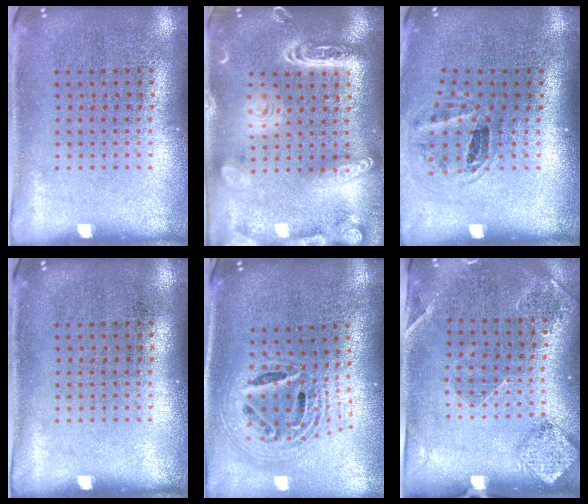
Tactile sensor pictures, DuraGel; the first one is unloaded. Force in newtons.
{"total": 3.8, "press": 3.8, "slide": 0.3}
{"total": 1.1, "press": 1.0, "slide": 0.5}
{"total": 0.0}
{"total": 2.3, "press": 1.8, "slide": 1.6}
{"total": 1.6, "press": 1.5, "slide": 0.5}